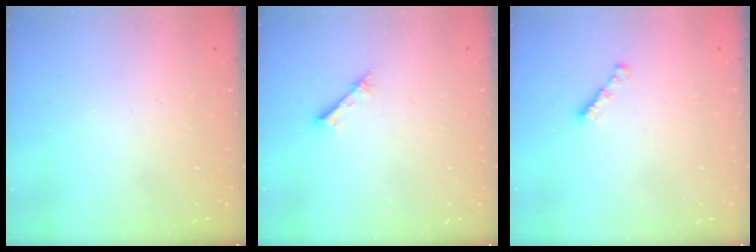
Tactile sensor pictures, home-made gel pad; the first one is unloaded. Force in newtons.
{"total": 1.6, "press": 1.6, "slide": 0.2}
{"total": 1.9, "press": 1.9, "slide": 0.5}